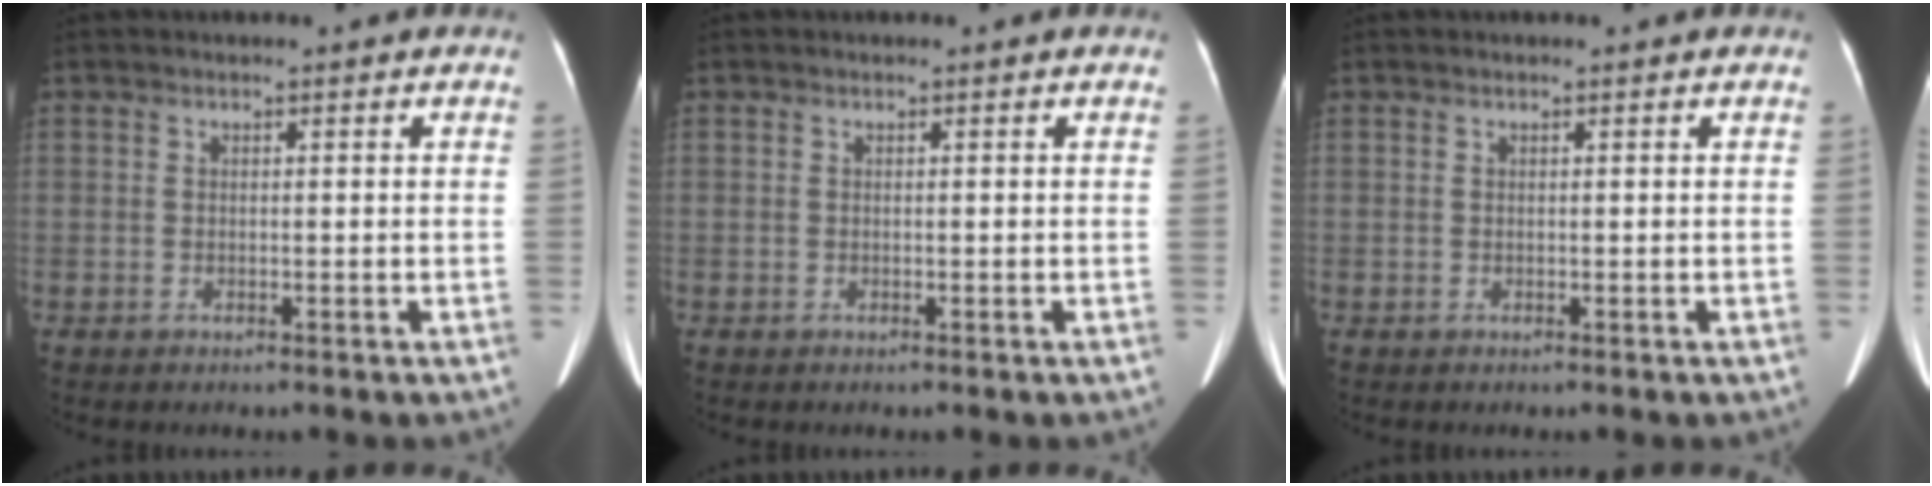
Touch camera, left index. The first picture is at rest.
{"total": 0.0}
{"total": 0.0}